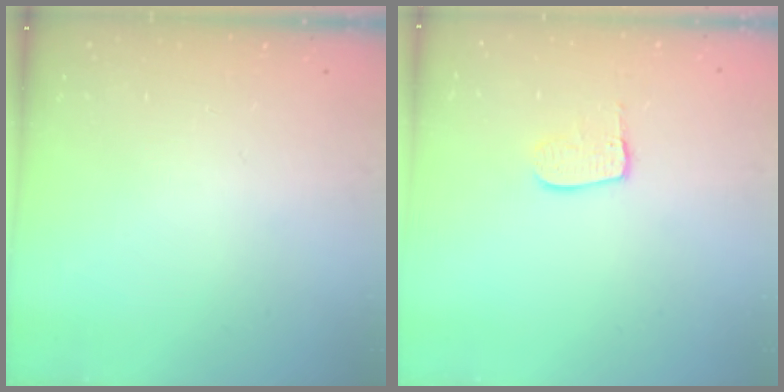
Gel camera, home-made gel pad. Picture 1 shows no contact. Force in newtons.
{"total": 8.2, "press": 8.2, "slide": 0.7}